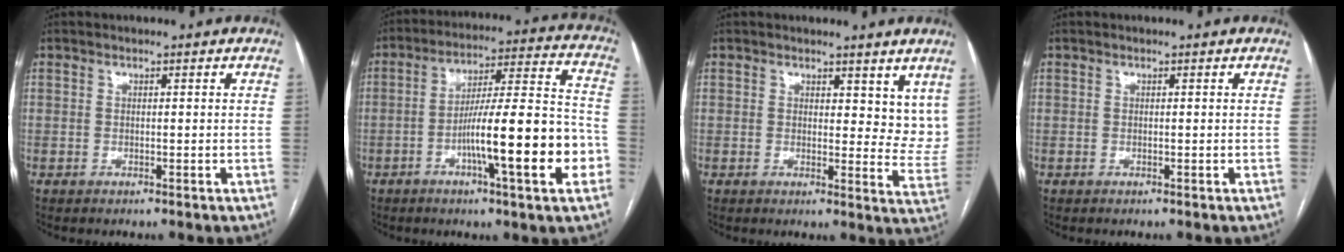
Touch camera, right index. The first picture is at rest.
{"total": 17.4, "force": [-5.5, 1.3, 16.4], "torque": [-0.249, 0.010, -0.083]}
{"total": 7.5, "force": [5.8, 3.7, 2.9], "torque": [-0.012, -0.023, 0.060]}
{"total": 0.0}